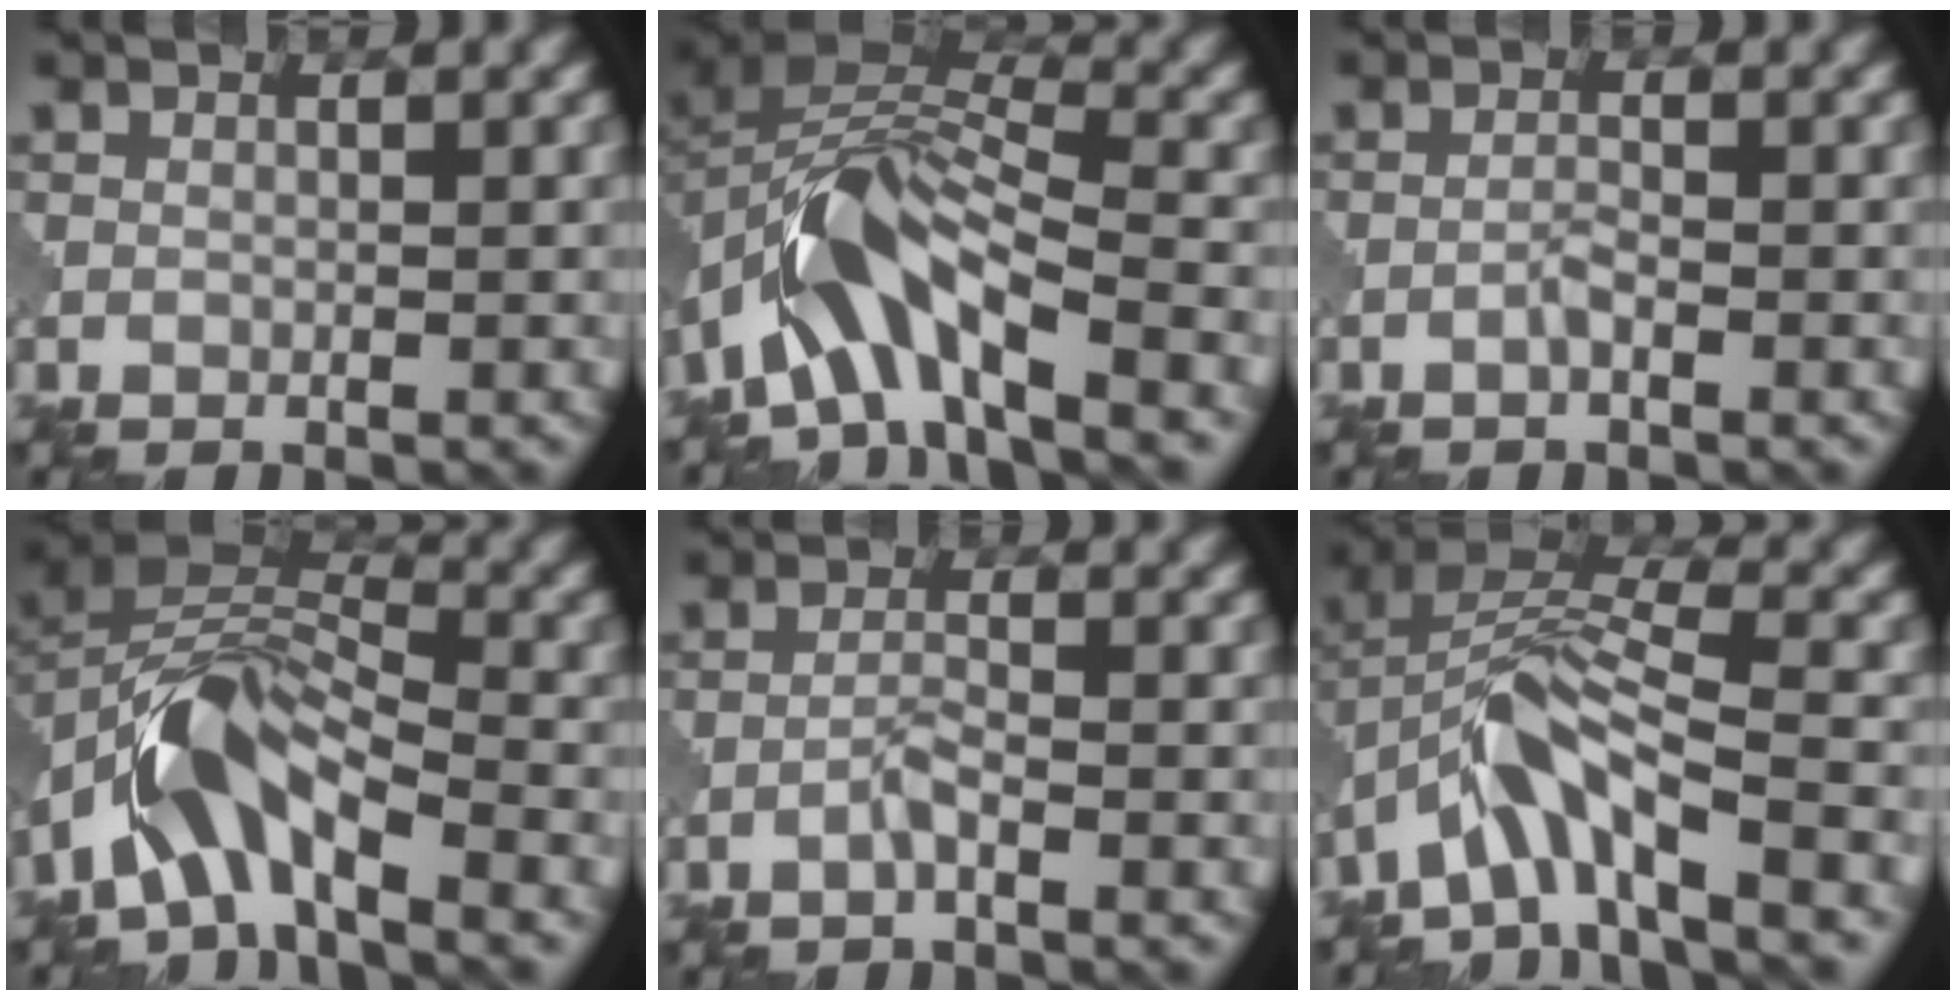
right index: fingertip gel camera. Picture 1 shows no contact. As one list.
[{"total": 8.7, "force": [-4.5, 3.3, 6.7], "torque": [-0.109, 0.009, -0.099]}, {"total": 1.1, "force": [-0.7, 0.2, 0.9], "torque": [-0.018, 0.004, -0.016]}, {"total": 7.4, "force": [-4.0, 2.9, 5.5], "torque": [-0.091, 0.009, -0.091]}, {"total": 1.6, "force": [-1.0, 0.1, 1.2], "torque": [-0.024, 0.007, -0.024]}, {"total": 7.4, "force": [-3.9, 2.1, 5.9], "torque": [-0.107, 0.013, -0.084]}]